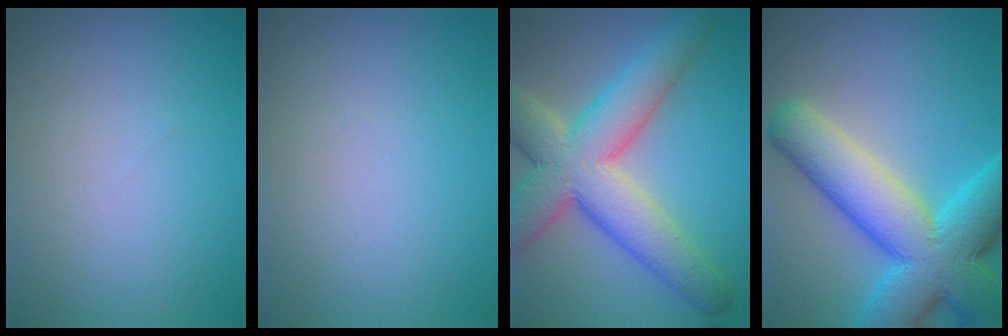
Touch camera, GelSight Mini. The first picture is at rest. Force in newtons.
{"total": 0.0}
{"total": 10.2, "press": 10.2, "slide": 0.7}
{"total": 11.8, "press": 11.8, "slide": 0.4}